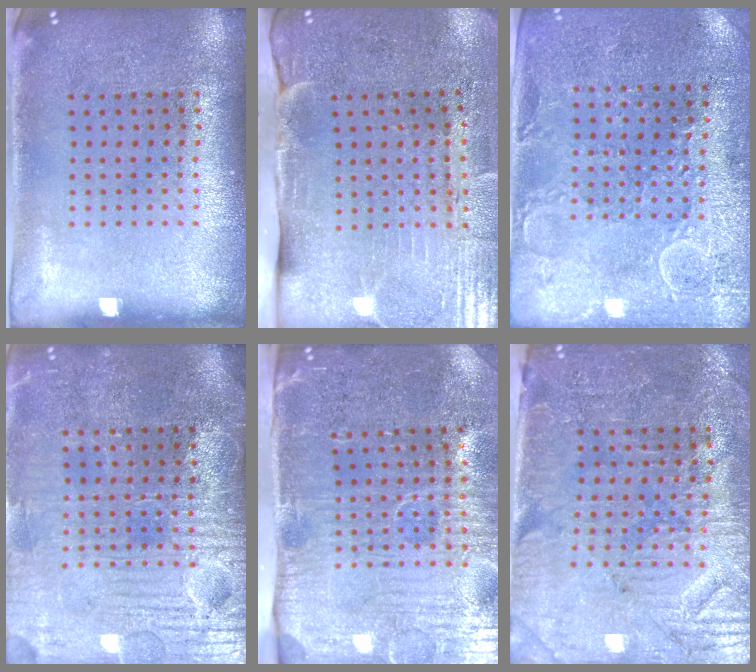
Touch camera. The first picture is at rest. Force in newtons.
{"total": 4.6, "press": 3.8, "slide": 2.6}
{"total": 2.8, "press": 2.7, "slide": 0.7}
{"total": 3.9, "press": 3.7, "slide": 1.1}
{"total": 5.1, "press": 4.4, "slide": 2.7}
{"total": 3.7, "press": 3.3, "slide": 1.6}